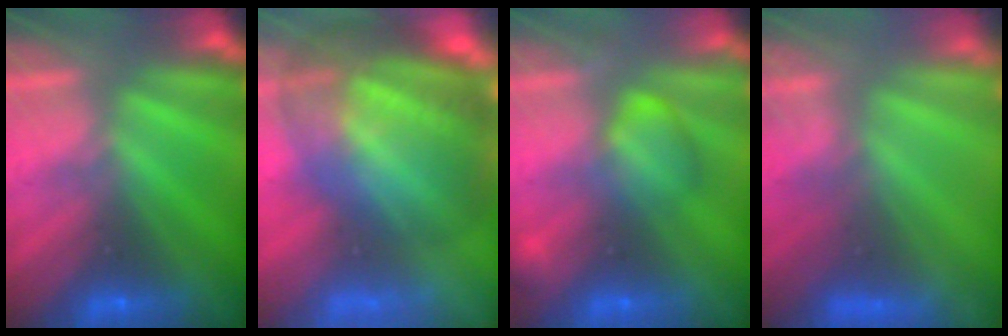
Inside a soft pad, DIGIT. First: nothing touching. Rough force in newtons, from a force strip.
{"total": 7.7}
{"total": 2.4}
{"total": 6.9}